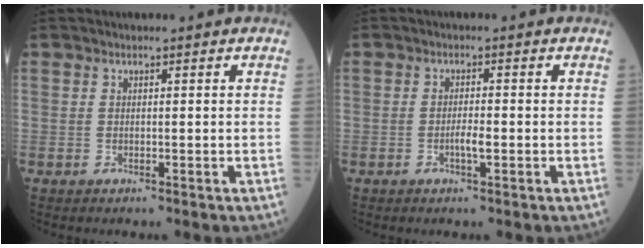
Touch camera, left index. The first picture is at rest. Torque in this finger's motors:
{"motor_torque": [0.54, 0.37, 0.01, 0.01]}